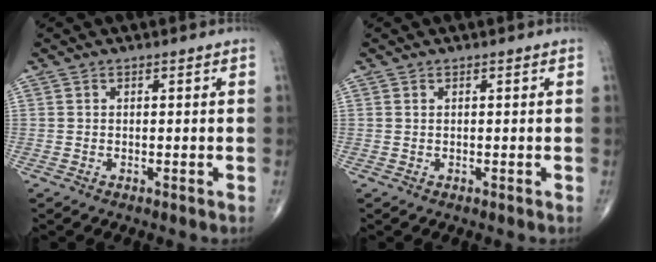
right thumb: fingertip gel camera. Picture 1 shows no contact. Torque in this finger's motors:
{"motor_torque": [-0.25, 0.02, 0.19, 0.44, 0.06]}